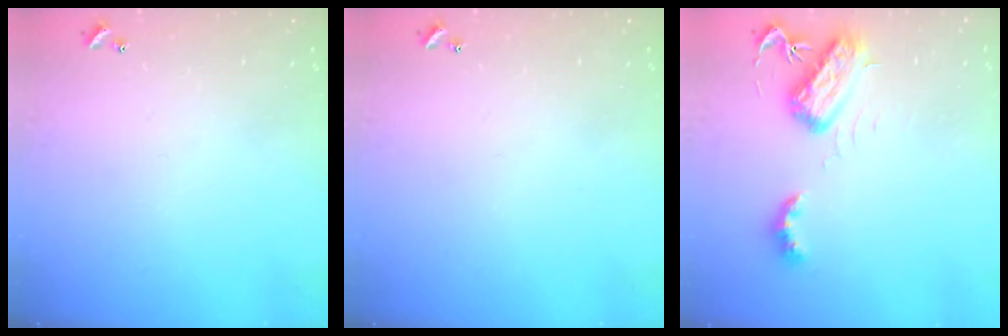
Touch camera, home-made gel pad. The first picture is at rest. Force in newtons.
{"total": 0.0}
{"total": 6.1, "press": 6.0, "slide": 0.5}